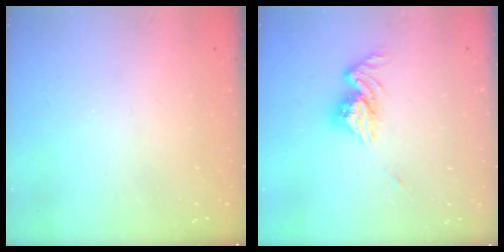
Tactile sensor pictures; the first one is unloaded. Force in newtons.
{"total": 11.3, "press": 11.2, "slide": 1.2}